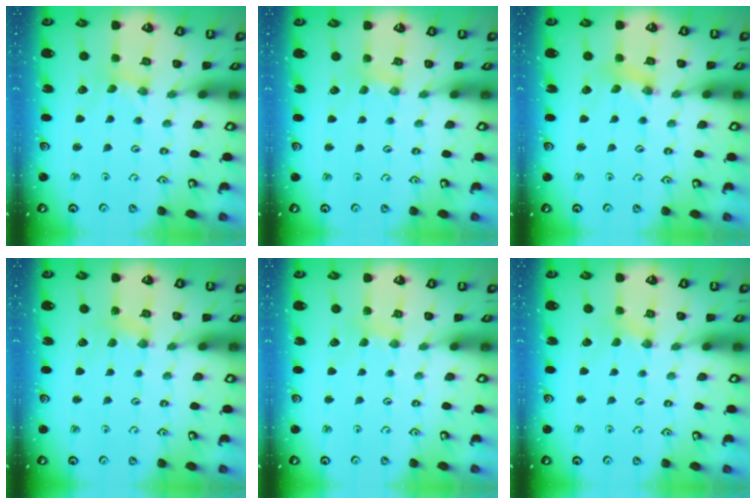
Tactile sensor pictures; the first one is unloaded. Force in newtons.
{"total": 2.3, "press": 2.3, "slide": 0.3}
{"total": 1.7, "press": 1.7, "slide": 0.2}
{"total": 3.8, "press": 3.8, "slide": 0.5}
{"total": 1.9, "press": 1.8, "slide": 0.4}
{"total": 1.4, "press": 1.4, "slide": 0.3}